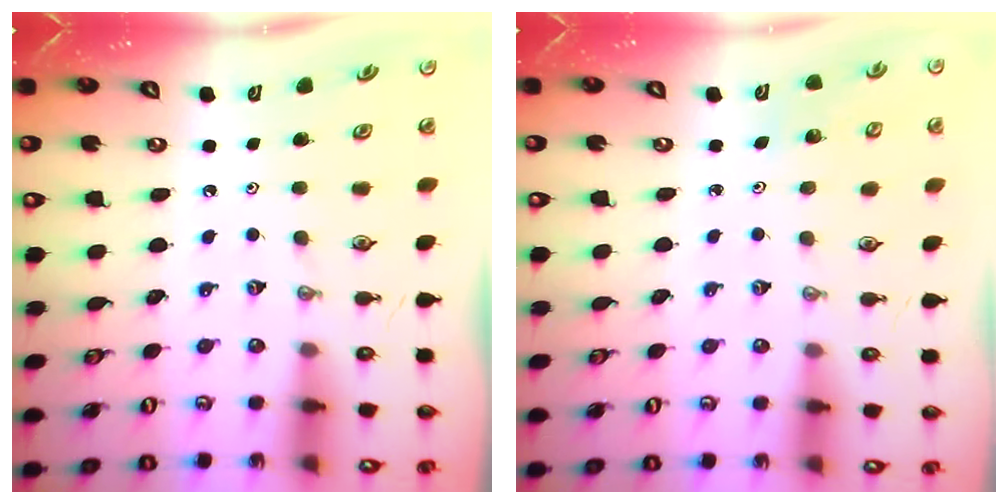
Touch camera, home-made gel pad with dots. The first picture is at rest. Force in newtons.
{"total": 1.0, "press": 1.0, "slide": 0.1}